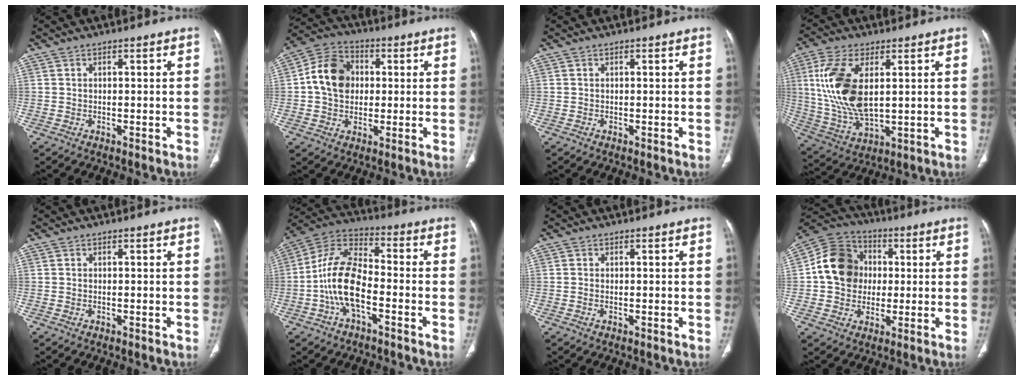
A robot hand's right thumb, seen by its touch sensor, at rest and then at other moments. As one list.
[{"total": 11.1, "force": [1.0, 8.8, 6.6], "torque": [-0.099, 0.020, 0.008]}, {"total": 0.0}, {"total": 15.8, "force": [3.1, 7.8, 13.3], "torque": [-0.284, -0.013, 0.071]}, {"total": 0.0}, {"total": 13.2, "force": [-3.7, 6.6, 10.8], "torque": [-0.210, 0.041, -0.076]}, {"total": 0.5, "force": [-0.1, 0.3, 0.4], "torque": [-0.013, 0.000, -0.002]}, {"total": 13.3, "force": [1.0, 11.4, 6.8], "torque": [-0.096, 0.020, 0.007]}]